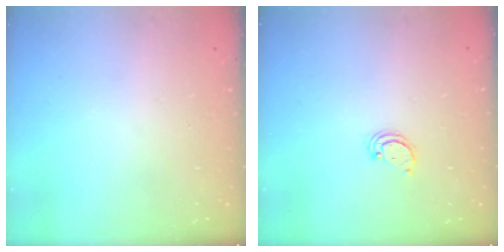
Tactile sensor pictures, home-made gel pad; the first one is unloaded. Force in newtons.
{"total": 2.2, "press": 2.2, "slide": 0.1}